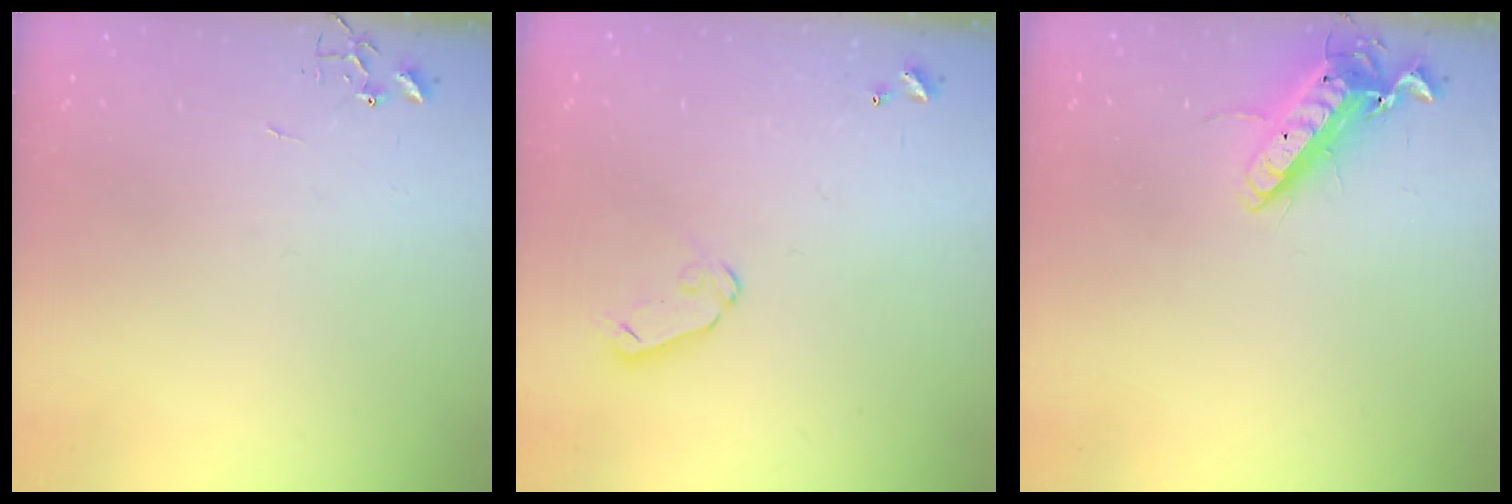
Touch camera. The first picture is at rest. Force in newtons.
{"total": 5.8, "press": 5.8, "slide": 0.5}
{"total": 13.6, "press": 13.4, "slide": 2.0}